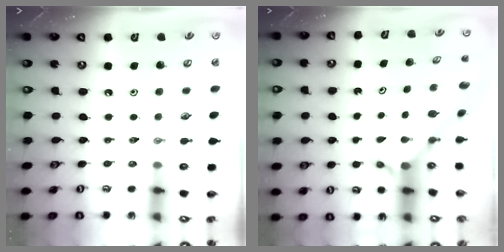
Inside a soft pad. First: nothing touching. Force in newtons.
{"total": 3.4, "press": 3.4, "slide": 0.3}